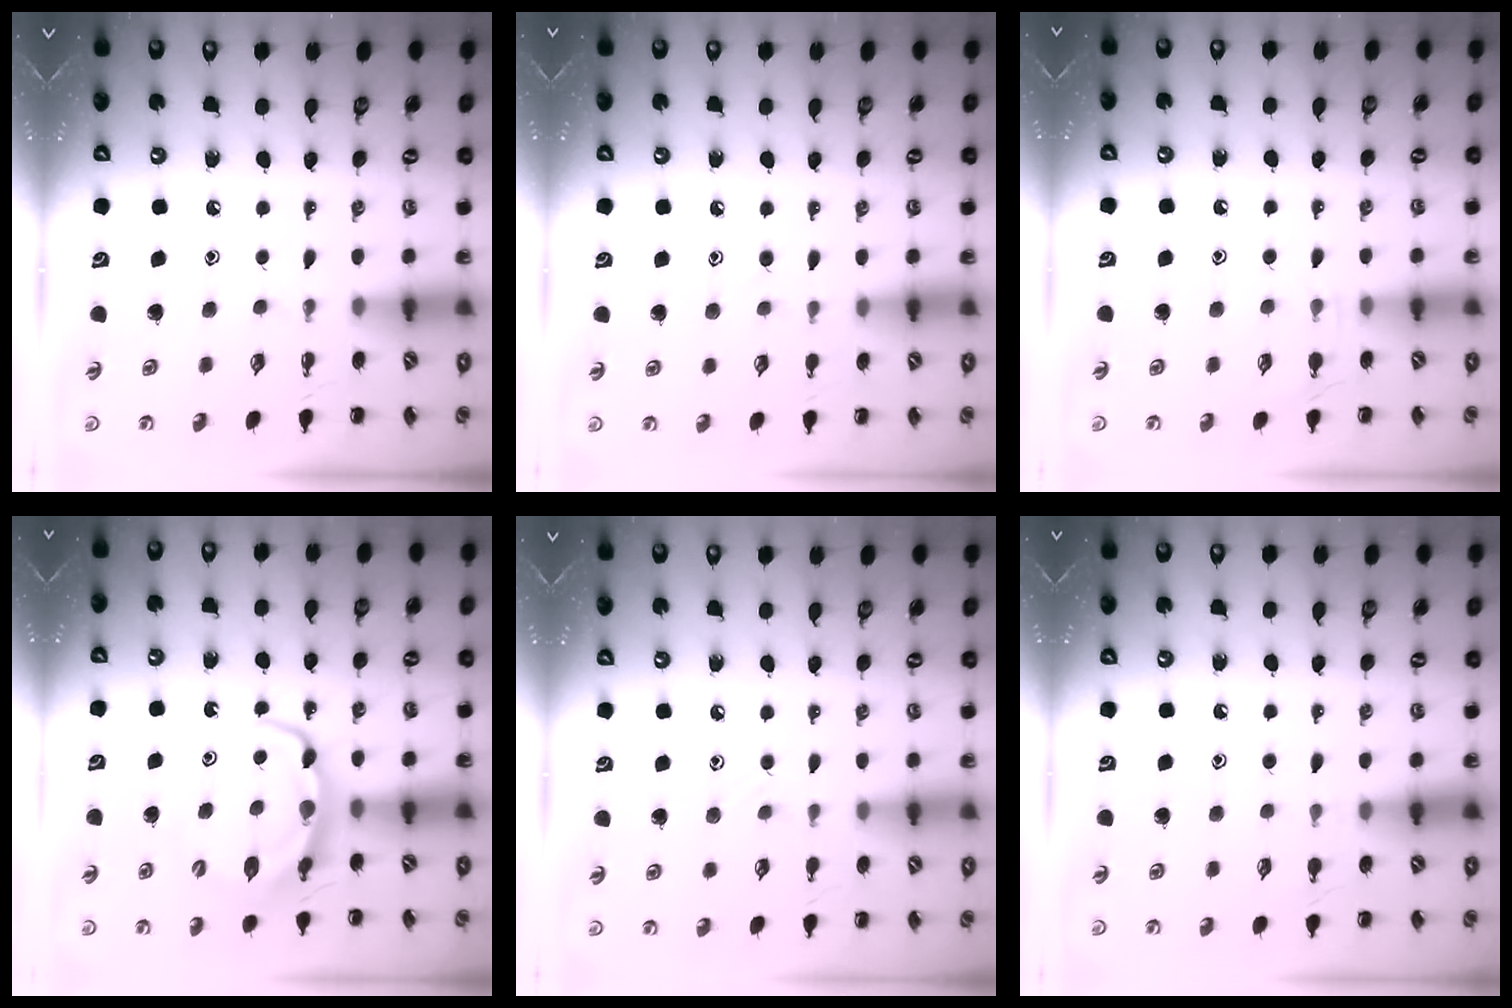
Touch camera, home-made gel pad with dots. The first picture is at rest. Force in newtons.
{"total": 7.1, "press": 6.6, "slide": 2.4}
{"total": 4.3, "press": 3.9, "slide": 1.7}
{"total": 6.1, "press": 6.1, "slide": 0.5}
{"total": 4.2, "press": 3.9, "slide": 1.5}
{"total": 4.3, "press": 3.9, "slide": 1.6}